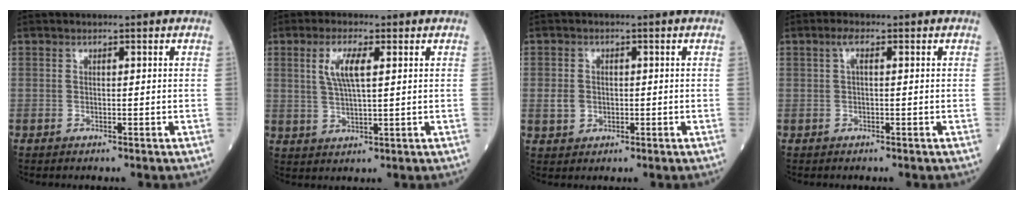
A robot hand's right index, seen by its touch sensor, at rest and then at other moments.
{"total": 5.3, "force": [1.9, 0.9, 4.9], "torque": [-0.104, 0.004, 0.042]}
{"total": 2.9, "force": [-0.1, 2.5, 1.4], "torque": [-0.024, 0.004, 0.009]}
{"total": 1.5, "force": [0.5, 0.3, 1.4], "torque": [-0.030, 0.007, 0.010]}